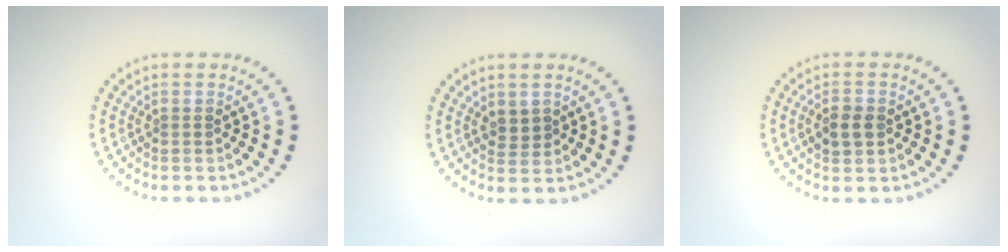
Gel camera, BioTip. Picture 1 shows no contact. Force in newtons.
{"total": 0.9, "press": 0.8, "slide": 0.4}
{"total": 2.2, "press": 2.2, "slide": 0.2}